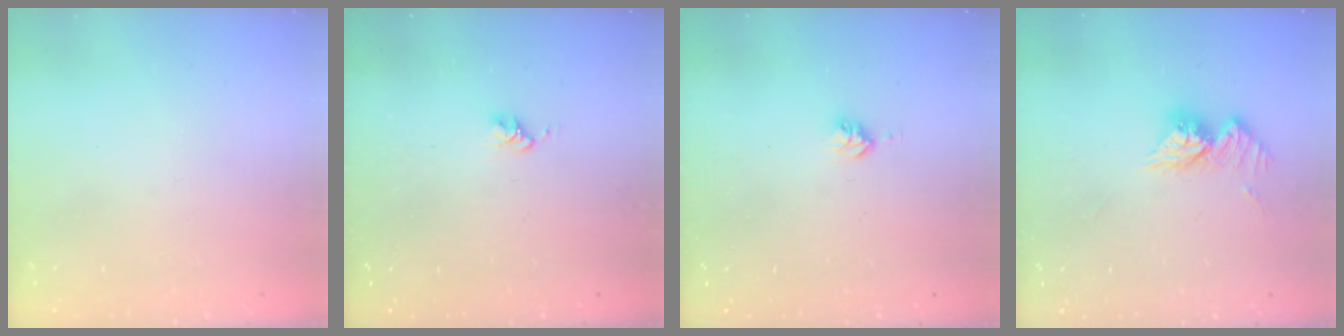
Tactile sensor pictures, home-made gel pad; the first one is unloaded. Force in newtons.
{"total": 2.8, "press": 2.8, "slide": 0.3}
{"total": 3.7, "press": 3.7, "slide": 0.5}
{"total": 10.6, "press": 10.6, "slide": 1.0}